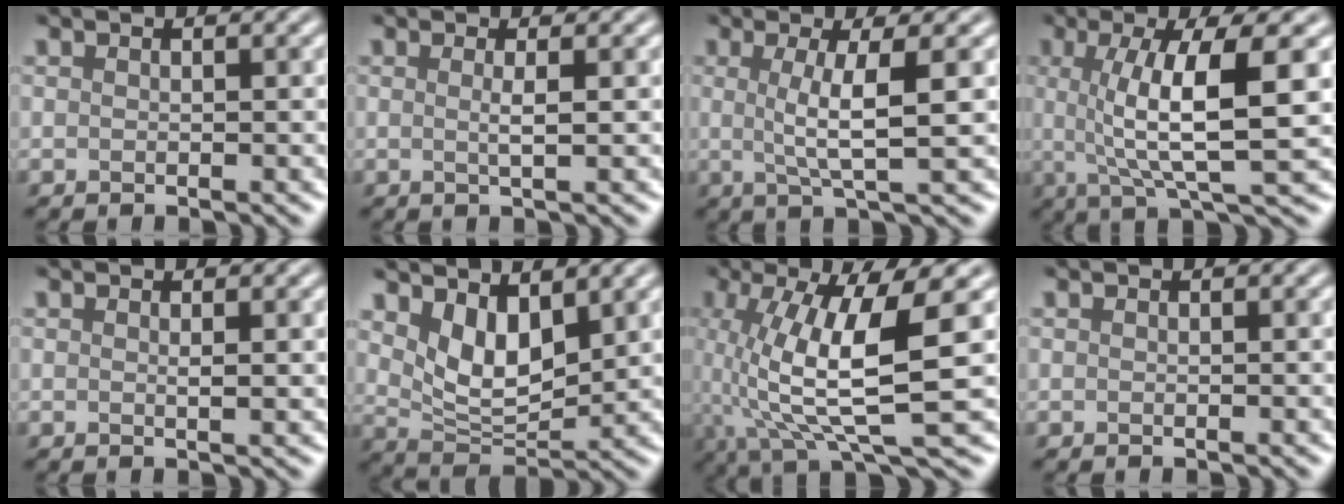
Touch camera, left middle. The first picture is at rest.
{"total": 0.9, "force": [-0.4, -0.2, 0.8], "torque": [-0.027, 0.006, 0.001]}
{"total": 4.0, "force": [-0.1, 0.1, 4.0], "torque": [-0.082, 0.011, 0.017]}
{"total": 7.5, "force": [0.5, 1.2, 7.4], "torque": [-0.117, 0.009, 0.026]}
{"total": 0.6, "force": [0.0, -0.1, 0.6], "torque": [-0.011, 0.004, 0.005]}
{"total": 3.9, "force": [1.7, 1.9, 2.9], "torque": [-0.077, -0.010, 0.052]}
{"total": 9.1, "force": [-1.0, 1.9, 8.8], "torque": [-0.187, 0.002, 0.003]}
{"total": 0.0}